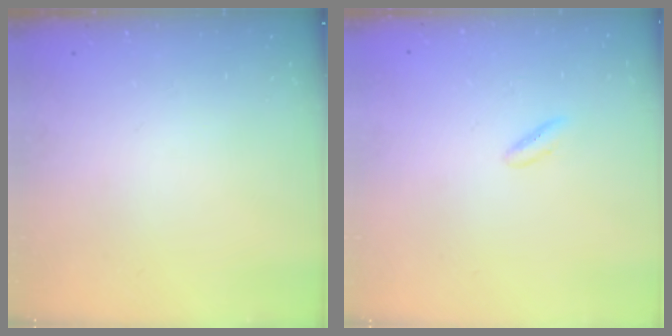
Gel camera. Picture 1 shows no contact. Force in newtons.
{"total": 1.8, "press": 1.6, "slide": 0.8}